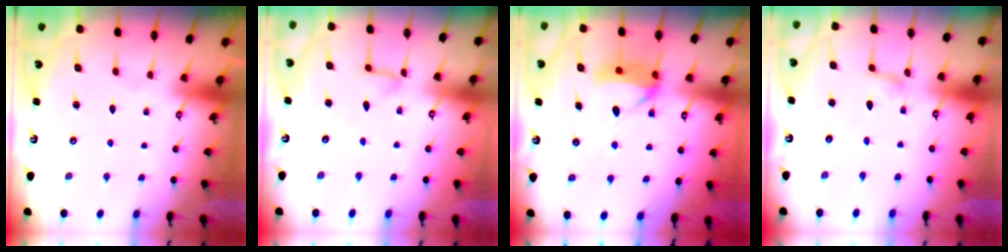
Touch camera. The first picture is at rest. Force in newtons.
{"total": 7.6, "press": 7.5, "slide": 0.6}
{"total": 10.6, "press": 10.5, "slide": 1.6}
{"total": 3.7, "press": 3.7, "slide": 0.3}